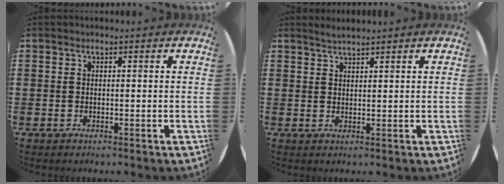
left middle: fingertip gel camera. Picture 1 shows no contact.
{"total": 1.5, "force": [1.5, -0.1, 0.3], "torque": [-0.006, 0.002, 0.028]}